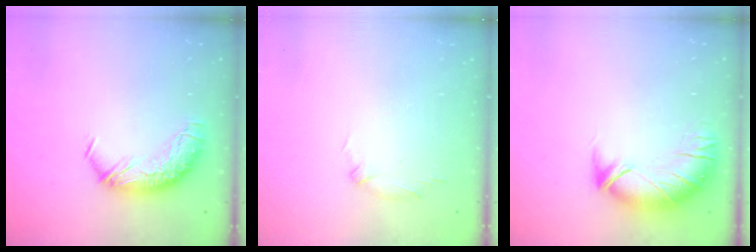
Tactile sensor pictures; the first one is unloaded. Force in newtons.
{"total": 5.8, "press": 5.7, "slide": 1.2}
{"total": 3.0, "press": 1.6, "slide": 2.5}